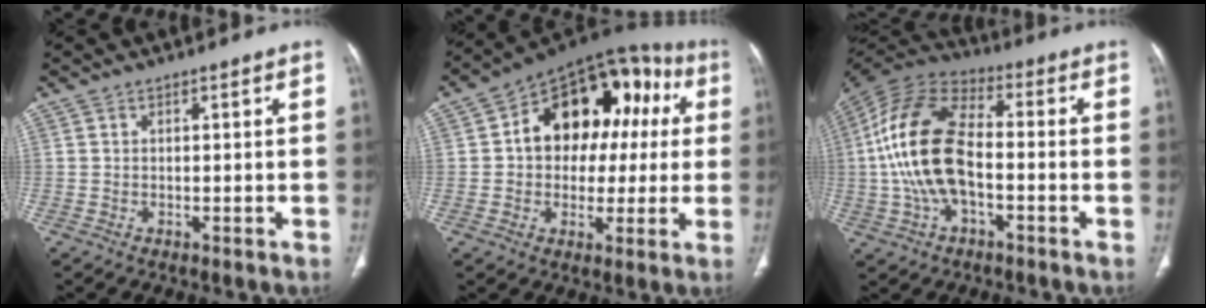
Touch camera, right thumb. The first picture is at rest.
{"total": 20.9, "force": [3.4, 14.0, 15.1], "torque": [-0.163, 0.043, 0.044]}
{"total": 17.6, "force": [-1.6, 9.5, 14.7], "torque": [-0.296, 0.035, -0.036]}